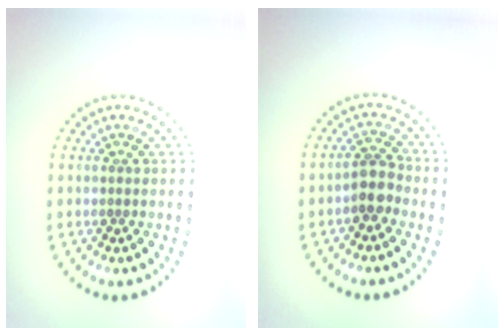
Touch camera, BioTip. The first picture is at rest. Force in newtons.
{"total": 2.4, "press": 2.0, "slide": 1.3}